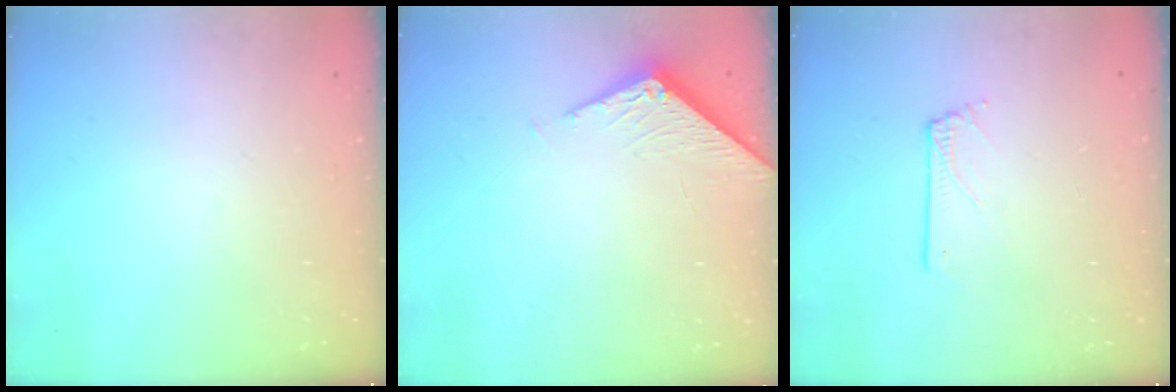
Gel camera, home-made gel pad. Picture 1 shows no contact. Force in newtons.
{"total": 4.0, "press": 4.0, "slide": 0.1}
{"total": 0.6, "press": 0.6, "slide": 0.1}